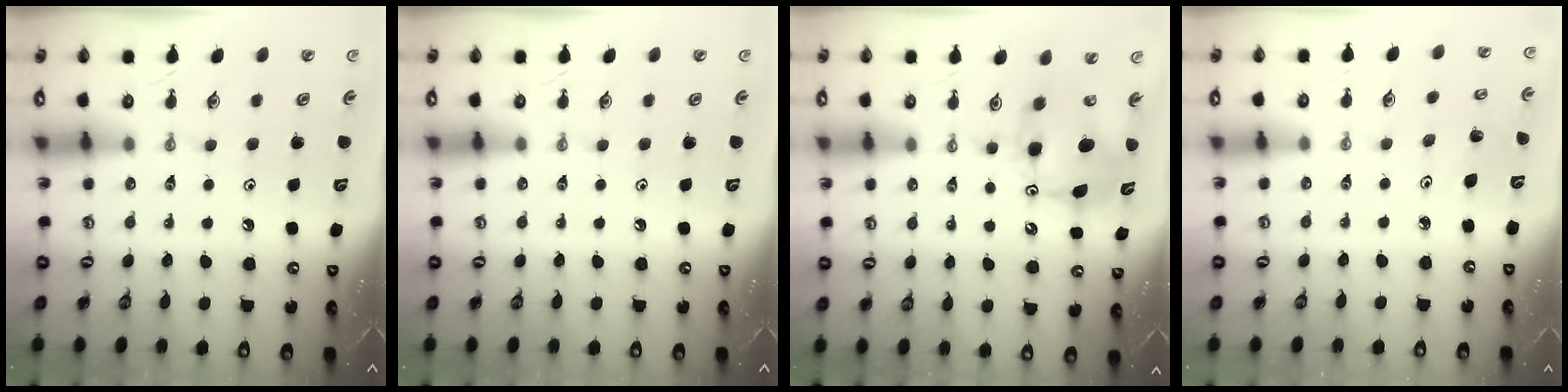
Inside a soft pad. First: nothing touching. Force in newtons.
{"total": 0.0}
{"total": 9.4, "press": 9.3, "slide": 0.6}
{"total": 2.9, "press": 2.8, "slide": 0.3}